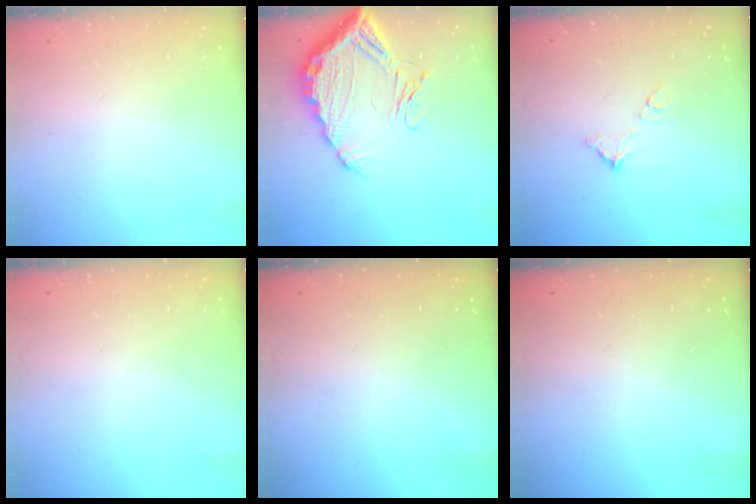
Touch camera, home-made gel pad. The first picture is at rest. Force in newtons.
{"total": 15.9, "press": 15.8, "slide": 1.4}
{"total": 6.2, "press": 6.2, "slide": 0.3}
{"total": 2.8, "press": 2.8, "slide": 0.1}
{"total": 3.1, "press": 3.1, "slide": 0.1}
{"total": 3.1, "press": 3.1, "slide": 0.2}